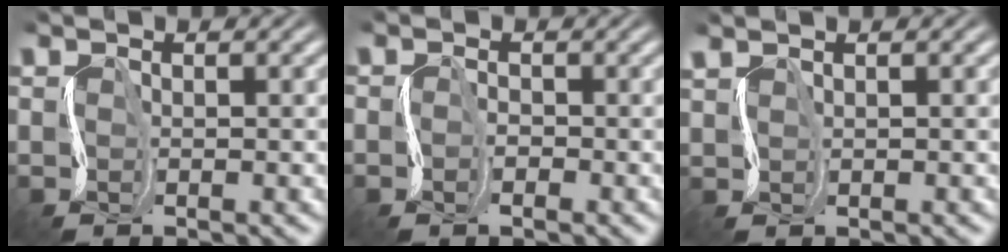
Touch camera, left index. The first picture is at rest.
{"total": 1.5, "force": [-0.7, 1.3, 0.4], "torque": [-0.003, 0.005, -0.022]}
{"total": 0.5, "force": [0.5, 0.2, 0.1], "torque": [-0.006, 0.003, 0.016]}